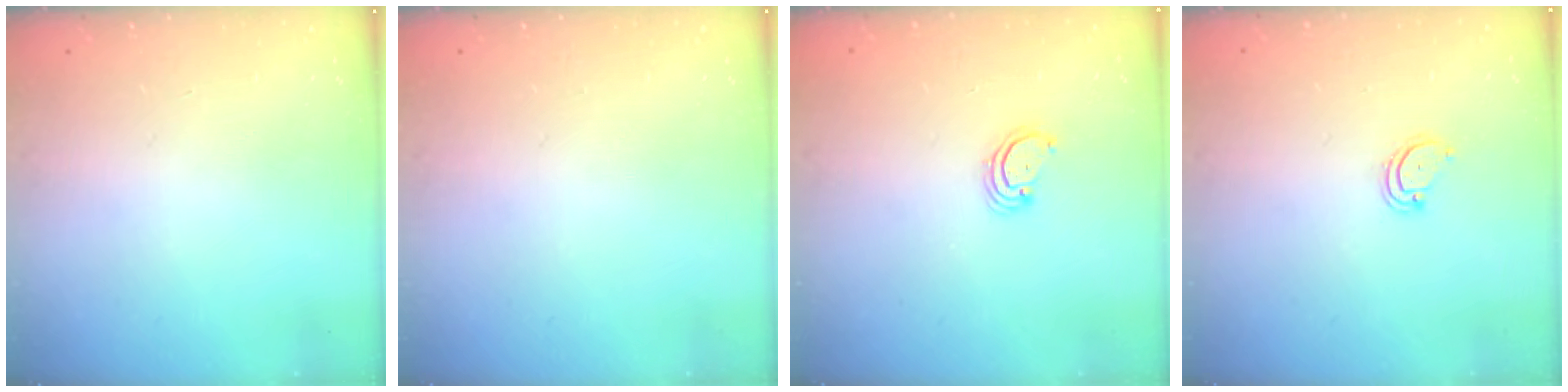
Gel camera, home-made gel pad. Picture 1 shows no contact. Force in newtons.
{"total": 0.0}
{"total": 2.3, "press": 2.3, "slide": 0.2}
{"total": 3.1, "press": 3.1, "slide": 0.3}